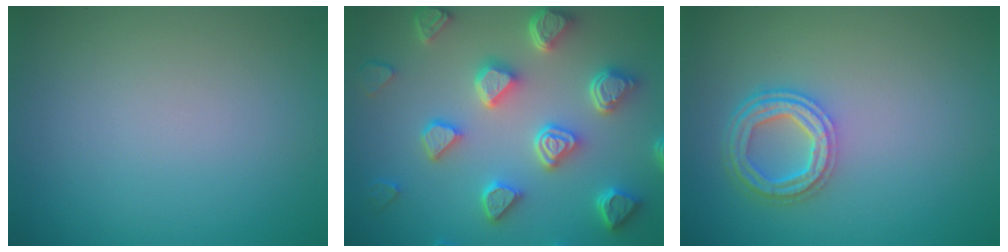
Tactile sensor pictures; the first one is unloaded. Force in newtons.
{"total": 7.1, "press": 5.7, "slide": 4.2}
{"total": 4.2, "press": 3.3, "slide": 2.7}